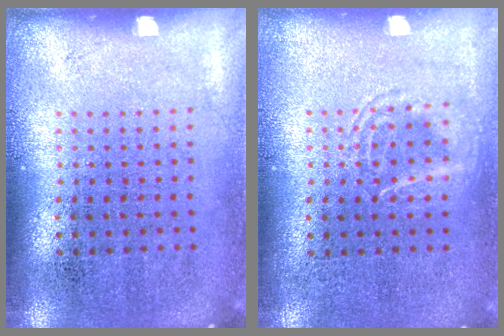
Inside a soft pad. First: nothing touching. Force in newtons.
{"total": 1.6, "press": 1.6, "slide": 0.2}